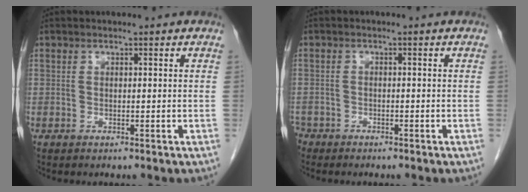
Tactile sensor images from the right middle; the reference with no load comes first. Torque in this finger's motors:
{"motor_torque": [1.10, -1.04, 0.26, -0.08]}